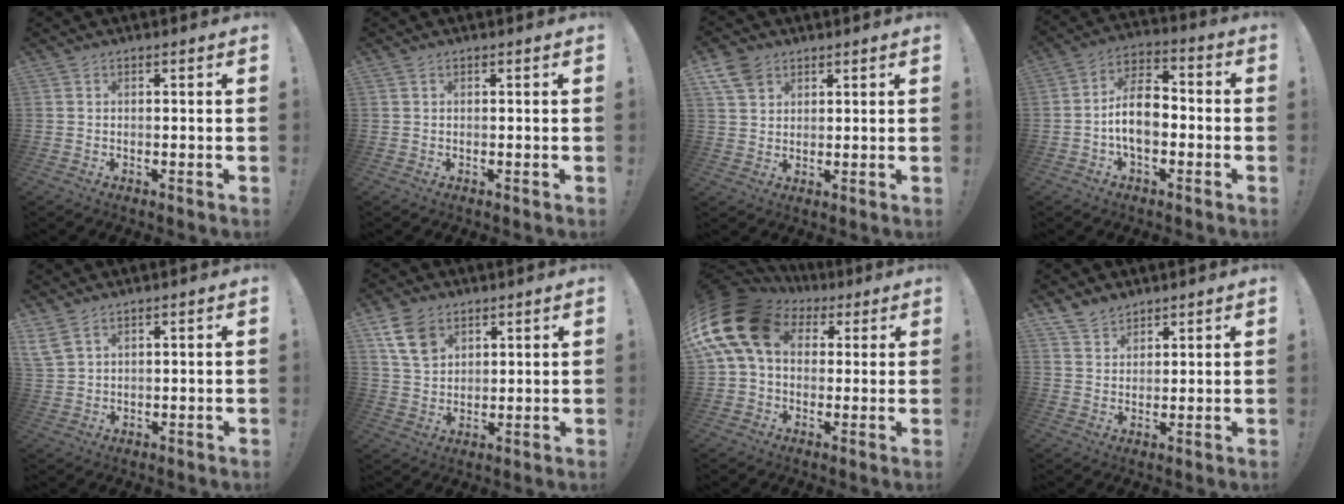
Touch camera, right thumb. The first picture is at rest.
{"total": 0.0}
{"total": 7.7, "force": [4.5, 5.5, 2.9], "torque": [-0.057, -0.016, 0.092]}
{"total": 12.1, "force": [-2.9, 7.2, 9.4], "torque": [-0.168, 0.020, -0.052]}
{"total": 5.5, "force": [3.8, 2.6, 3.1], "torque": [-0.064, -0.014, 0.074]}
{"total": 10.5, "force": [6.0, 7.0, 5.1], "torque": [-0.084, -0.018, 0.120]}
{"total": 19.0, "force": [5.6, 13.3, 12.3], "torque": [-0.227, -0.015, 0.103]}
{"total": 5.4, "force": [4.7, 2.7, 0.8], "torque": [-0.014, -0.033, 0.090]}